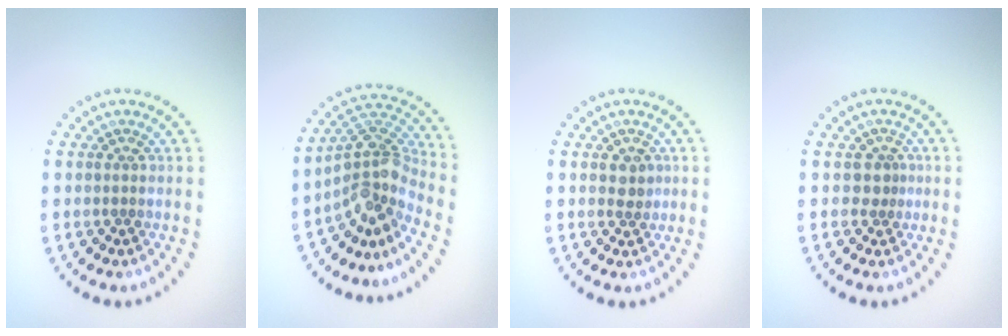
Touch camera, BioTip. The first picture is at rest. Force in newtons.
{"total": 4.7, "press": 3.2, "slide": 3.4}
{"total": 1.4, "press": 1.4, "slide": 0.5}
{"total": 1.1, "press": 0.7, "slide": 0.9}